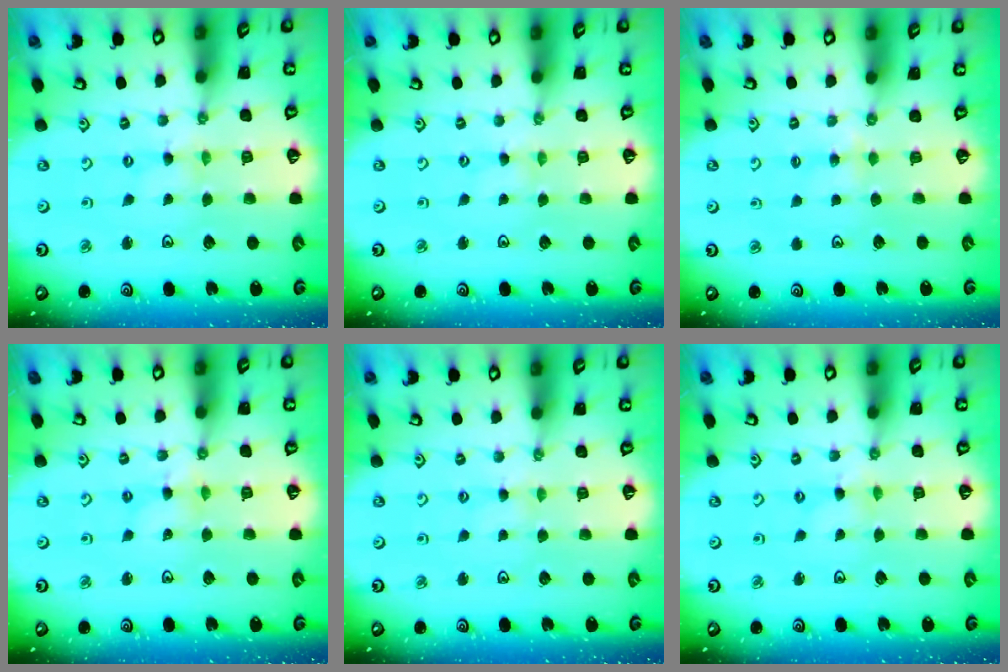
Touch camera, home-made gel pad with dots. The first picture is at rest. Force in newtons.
{"total": 0.0}
{"total": 3.0, "press": 3.0, "slide": 0.5}
{"total": 3.0, "press": 3.0, "slide": 0.3}
{"total": 1.5, "press": 1.5, "slide": 0.3}
{"total": 0.7, "press": 0.6, "slide": 0.2}